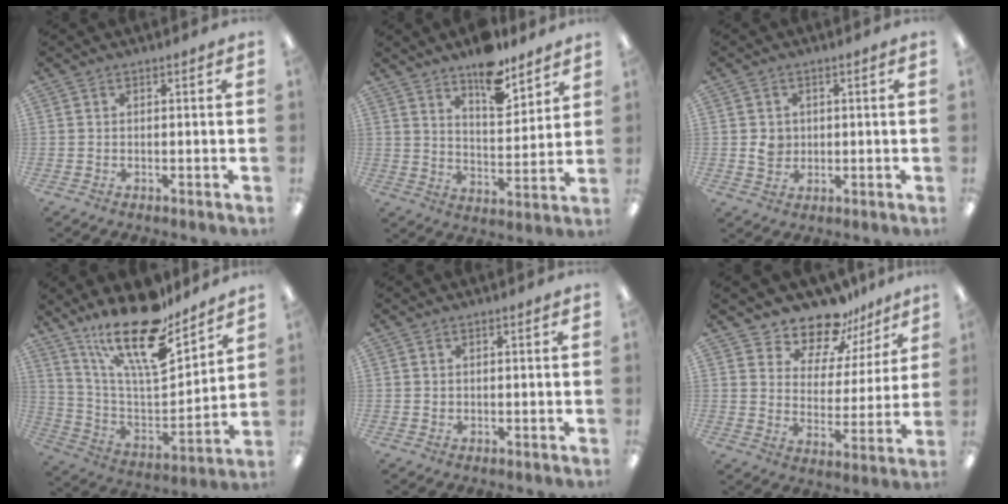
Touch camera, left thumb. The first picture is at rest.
{"total": 11.6, "force": [9.3, 4.3, 5.5], "torque": [-0.071, -0.064, 0.164]}
{"total": 4.1, "force": [0.5, 3.8, 1.5], "torque": [-0.017, 0.002, 0.006]}
{"total": 22.0, "force": [16.0, 6.8, 13.5], "torque": [-0.249, -0.107, 0.274]}
{"total": 0.7, "force": [0.3, 0.6, 0.0], "torque": [-0.001, 0.003, 0.006]}
{"total": 11.8, "force": [10.8, 4.5, 1.8], "torque": [-0.043, -0.099, 0.202]}